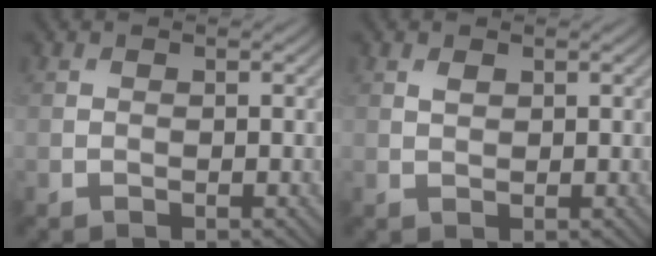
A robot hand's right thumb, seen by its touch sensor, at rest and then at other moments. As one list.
[{"total": 0.9, "force": [0.5, 0.5, 0.6], "torque": [-0.015, -0.002, 0.012]}]